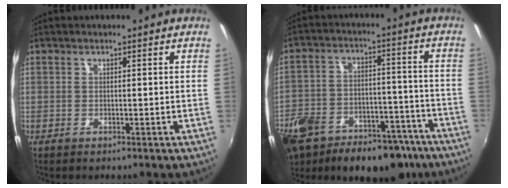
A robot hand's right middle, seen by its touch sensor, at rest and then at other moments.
{"total": 27.4, "force": [-18.1, 14.7, 14.3], "torque": [-0.306, -0.005, -0.258]}